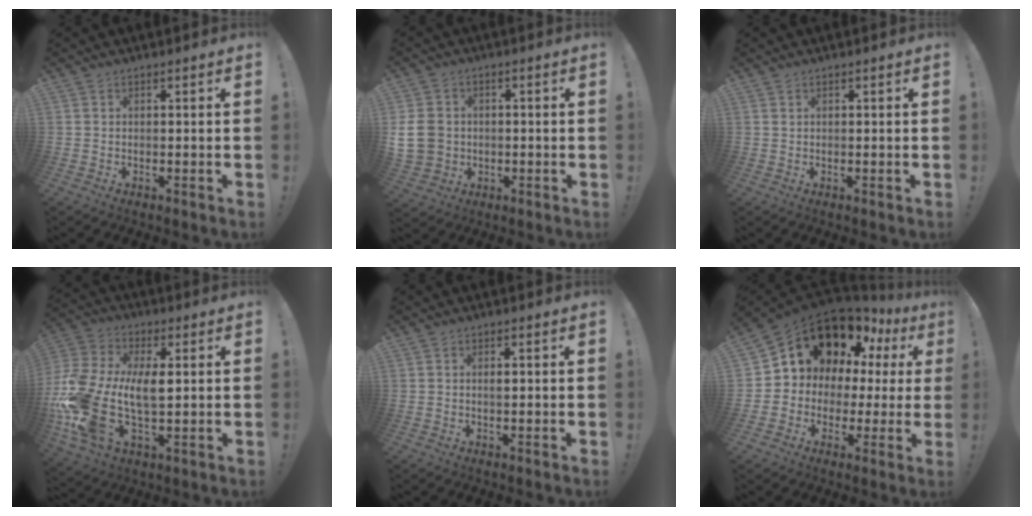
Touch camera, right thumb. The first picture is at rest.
{"total": 9.6, "force": [-0.1, 8.2, 4.9], "torque": [-0.100, 0.005, 0.001]}
{"total": 0.0}
{"total": 18.7, "force": [-0.3, 11.4, 14.9], "torque": [-0.310, -0.006, -0.002]}
{"total": 1.0, "force": [-0.2, 0.3, 1.0], "torque": [-0.012, 0.000, -0.005]}
{"total": 15.3, "force": [9.6, 9.7, 6.8], "torque": [-0.102, -0.071, 0.187]}